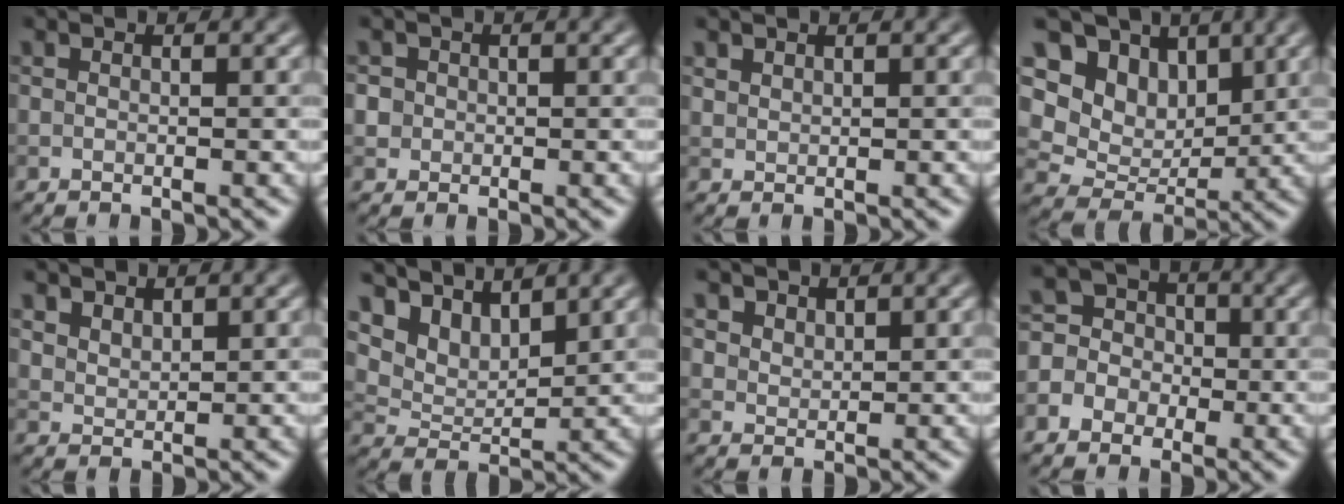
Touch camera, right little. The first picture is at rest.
{"total": 1.9, "force": [0.2, 1.8, 0.4], "torque": [0.000, 0.006, 0.005]}
{"total": 0.9, "force": [0.8, 0.5, 0.1], "torque": [-0.004, -0.001, 0.020]}
{"total": 10.8, "force": [4.8, 7.8, 5.8], "torque": [-0.108, 0.020, 0.068]}
{"total": 2.1, "force": [1.8, 1.0, 0.5], "torque": [-0.017, -0.006, 0.049]}
{"total": 5.7, "force": [4.8, 2.3, 1.9], "torque": [-0.056, -0.015, 0.096]}
{"total": 2.3, "force": [1.7, 1.4, 0.7], "torque": [-0.025, -0.010, 0.045]}
{"total": 5.1, "force": [-1.8, 4.6, 1.2], "torque": [-0.003, 0.015, -0.048]}